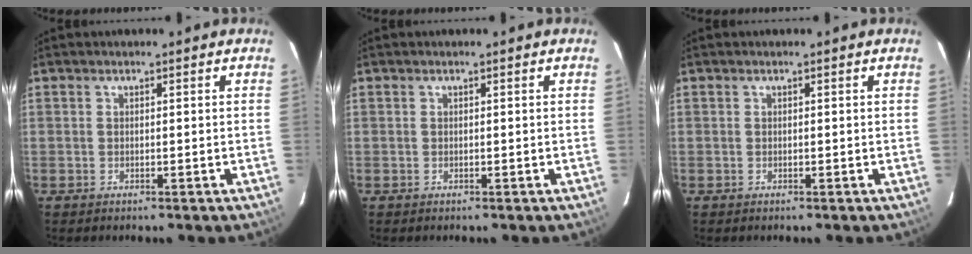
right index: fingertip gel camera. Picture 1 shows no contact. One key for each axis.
{"total": 0.0}
{"total": 0.0}